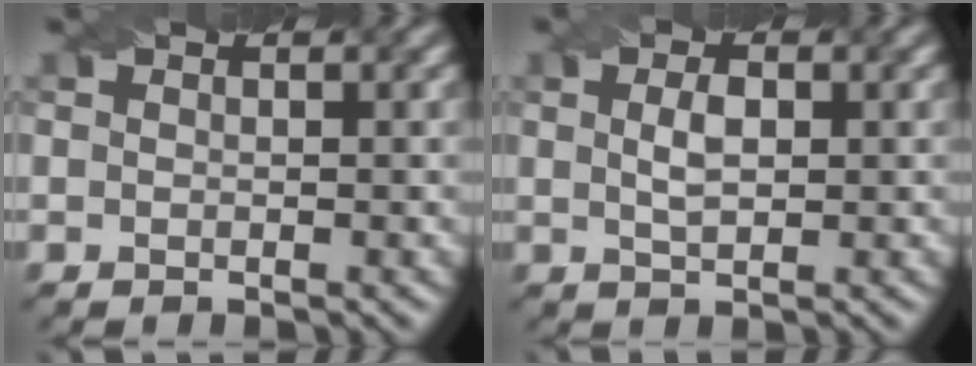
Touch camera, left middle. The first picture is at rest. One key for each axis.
{"total": 2.2, "fx": 0.4, "fy": 1.0, "fz": 1.9, "tx": -0.041, "ty": 0.000, "tz": 0.009}